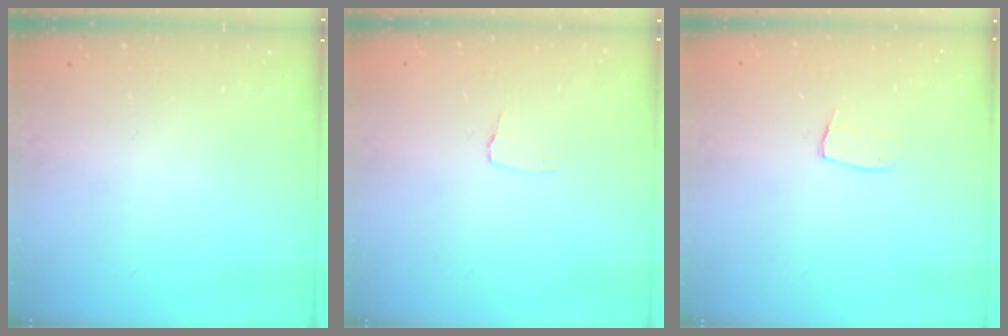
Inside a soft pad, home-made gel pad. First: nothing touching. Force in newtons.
{"total": 2.7, "press": 2.7, "slide": 0.3}
{"total": 5.2, "press": 5.2, "slide": 0.3}